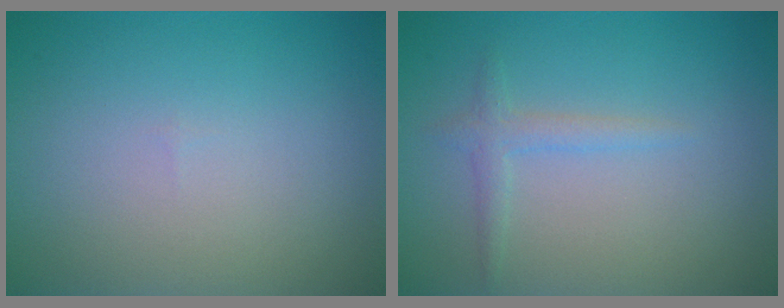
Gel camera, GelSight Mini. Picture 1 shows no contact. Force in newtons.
{"total": 1.5, "press": 1.4, "slide": 0.1}